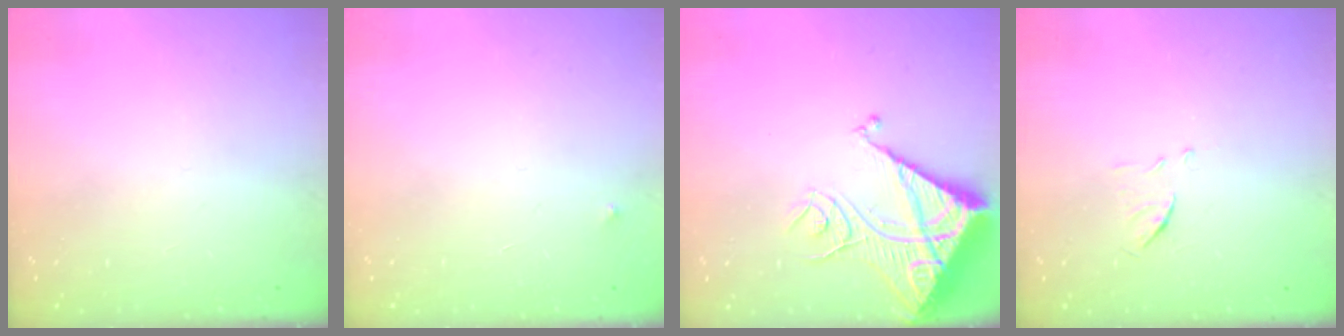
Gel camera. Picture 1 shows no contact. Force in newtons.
{"total": 2.5, "press": 2.4, "slide": 0.4}
{"total": 15.5, "press": 15.4, "slide": 1.6}
{"total": 5.9, "press": 5.9, "slide": 0.5}